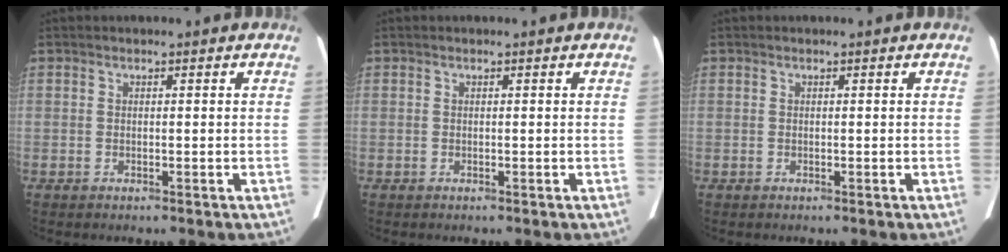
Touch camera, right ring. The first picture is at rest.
{"total": 0.0}
{"total": 0.0}